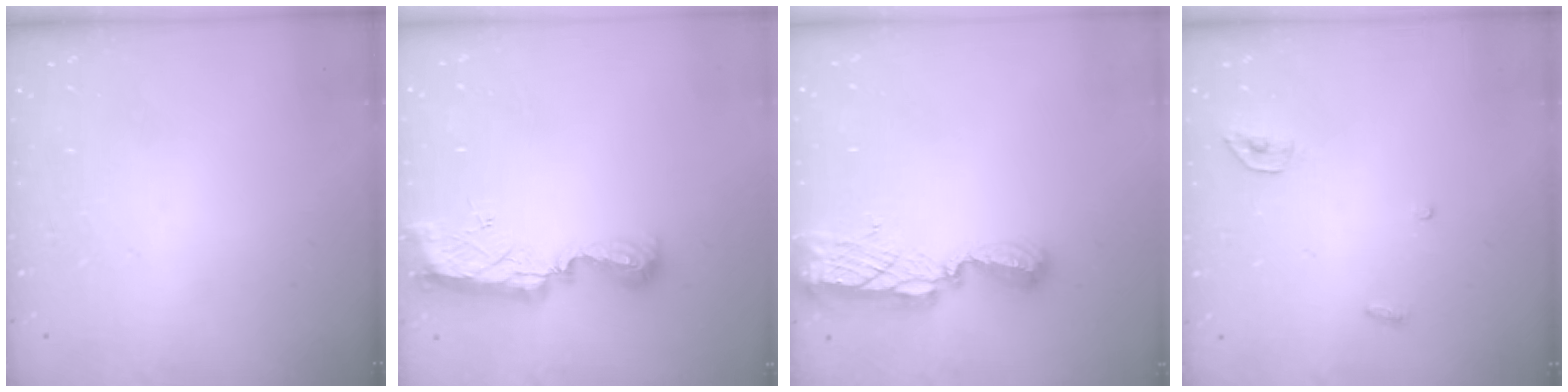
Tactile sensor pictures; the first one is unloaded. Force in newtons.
{"total": 9.4, "press": 9.4, "slide": 0.4}
{"total": 8.3, "press": 8.3, "slide": 0.8}
{"total": 3.4, "press": 3.4, "slide": 0.3}